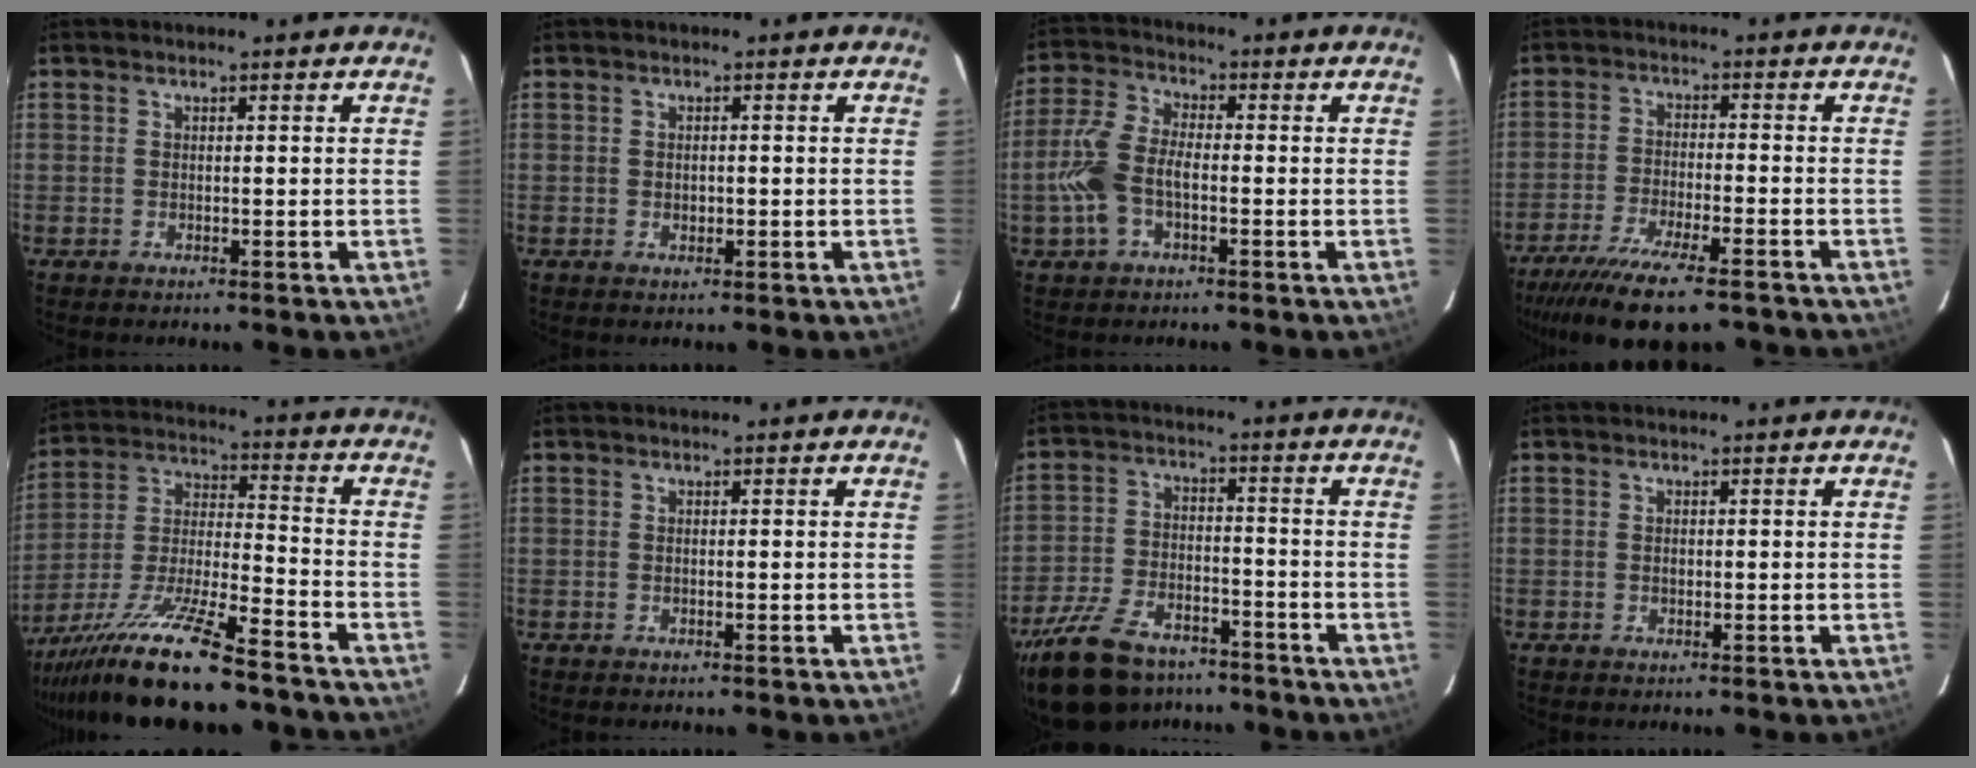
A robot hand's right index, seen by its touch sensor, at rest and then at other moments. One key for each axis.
{"total": 1.3, "fx": -0.2, "fy": 0.9, "fz": 1.0, "tx": -0.014, "ty": 0.002, "tz": -0.002}
{"total": 9.0, "fx": -2.4, "fy": 4.6, "fz": 7.3, "tx": -0.168, "ty": 0.010, "tz": -0.049}
{"total": 15.7, "fx": -12.3, "fy": 3.3, "fz": 9.2, "tx": -0.195, "ty": -0.042, "tz": -0.204}
{"total": 21.2, "fx": -16.6, "fy": 4.0, "fz": 12.6, "tx": -0.252, "ty": -0.043, "tz": -0.276}
{"total": 0.0}
{"total": 18.8, "fx": -13.9, "fy": 9.0, "fz": 8.9, "tx": -0.208, "ty": -0.010, "tz": -0.229}
{"total": 0.6, "fx": -0.1, "fy": 0.4, "fz": 0.5, "tx": -0.006, "ty": 0.002, "tz": 0.000}